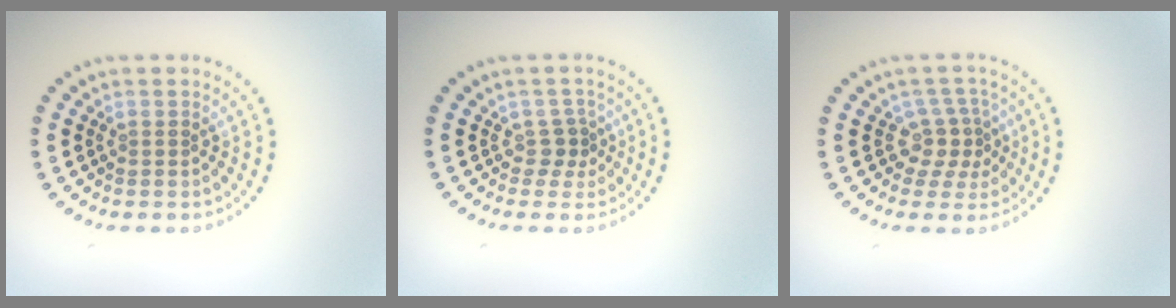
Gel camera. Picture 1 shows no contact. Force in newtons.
{"total": 1.7, "press": 1.1, "slide": 1.2}
{"total": 2.9, "press": 2.1, "slide": 2.0}